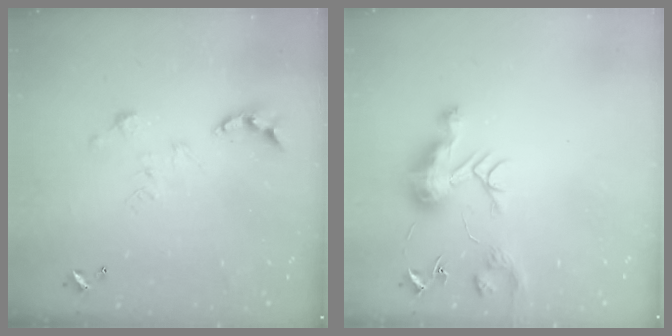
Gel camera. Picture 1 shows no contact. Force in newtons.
{"total": 10.0, "press": 10.0, "slide": 0.6}